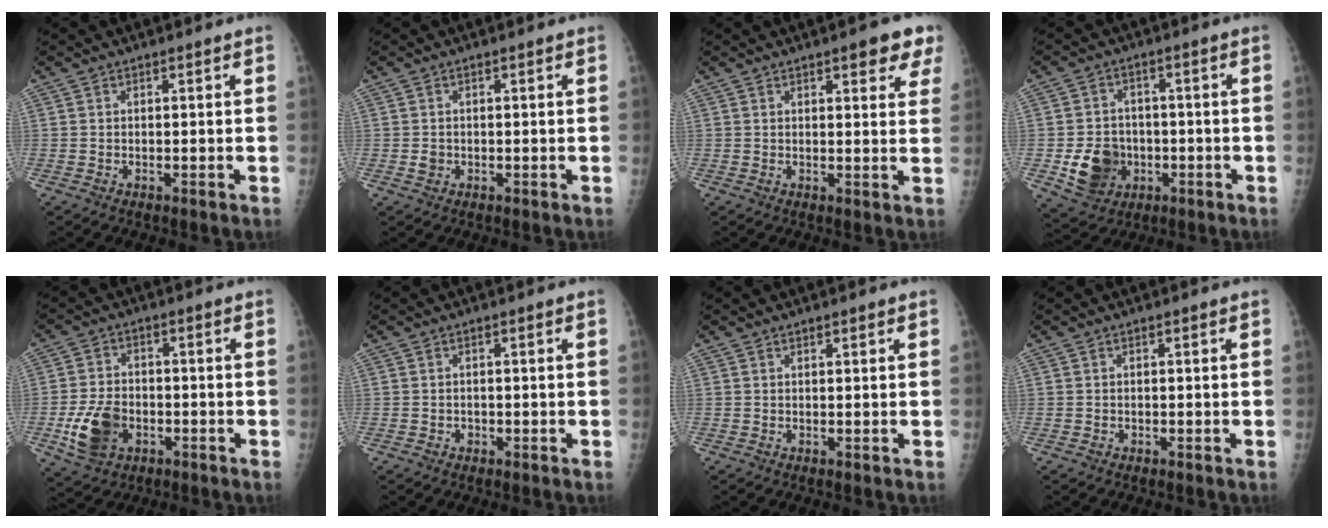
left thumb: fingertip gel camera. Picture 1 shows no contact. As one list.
[{"total": 1.2, "force": [-0.4, 1.1, 0.3], "torque": [0.001, 0.003, -0.004]}, {"total": 6.7, "force": [4.0, 2.1, 5.0], "torque": [-0.035, -0.013, 0.044]}, {"total": 9.5, "force": [-2.5, 8.1, 4.3], "torque": [-0.042, 0.008, -0.034]}, {"total": 9.2, "force": [-3.1, 6.4, 5.7], "torque": [-0.099, 0.010, -0.053]}, {"total": 1.1, "force": [-0.6, 0.9, 0.0], "torque": [0.009, 0.005, -0.010]}, {"total": 0.7, "force": [0.4, 0.1, 0.5], "torque": [-0.003, 0.001, 0.007]}, {"total": 0.5, "force": [-0.4, 0.4, -0.2], "torque": [0.005, 0.004, -0.006]}]